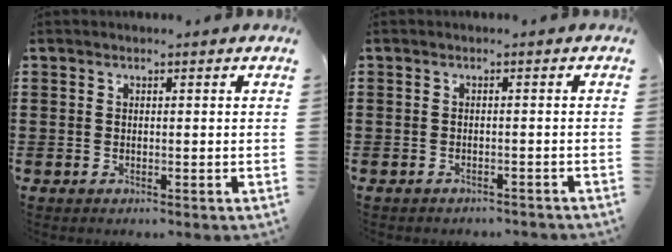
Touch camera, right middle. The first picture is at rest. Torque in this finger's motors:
{"motor_torque": [1.07, -1.07, 0.39, 0.13]}